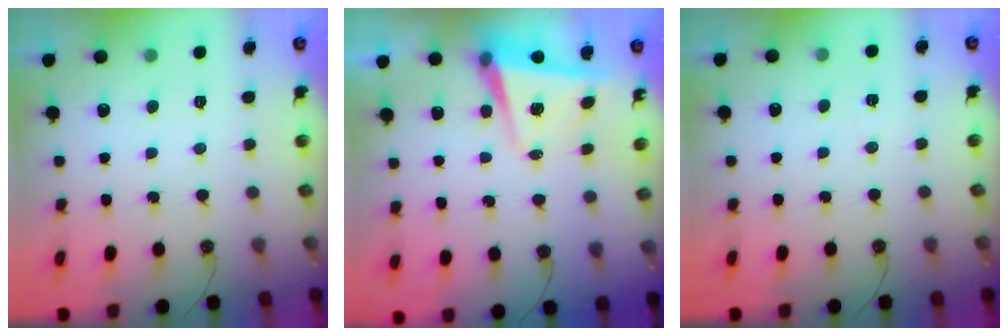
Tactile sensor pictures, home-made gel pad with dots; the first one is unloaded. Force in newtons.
{"total": 5.4, "press": 5.3, "slide": 1.3}
{"total": 2.6, "press": 1.7, "slide": 1.9}